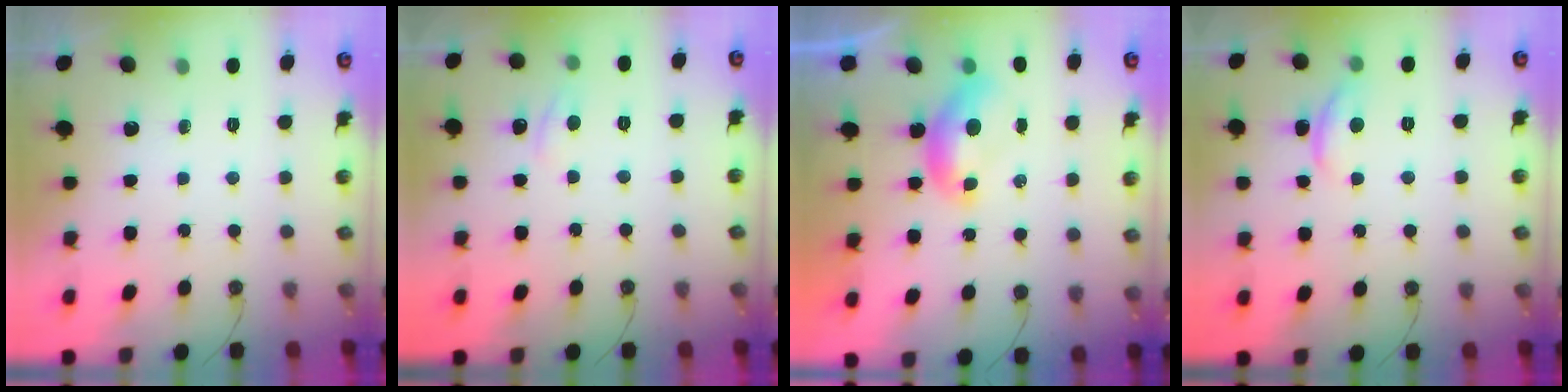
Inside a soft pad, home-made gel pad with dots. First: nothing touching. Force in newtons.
{"total": 2.1, "press": 2.1, "slide": 0.4}
{"total": 0.0}
{"total": 1.7, "press": 1.6, "slide": 0.5}